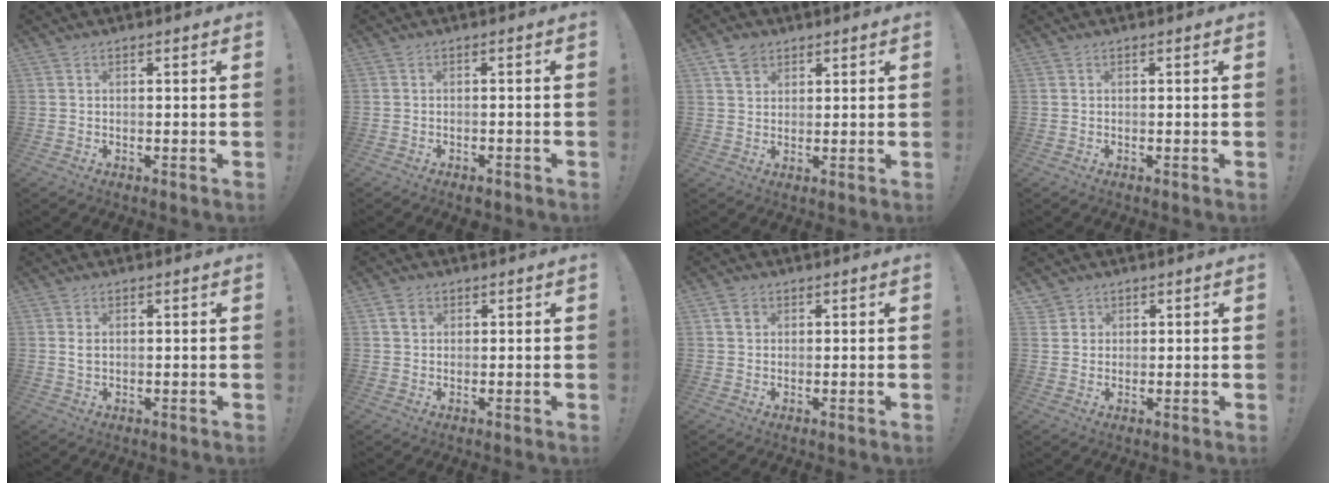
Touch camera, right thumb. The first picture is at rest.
{"total": 1.8, "force": [-1.4, 0.7, 0.8], "torque": [-0.008, 0.005, -0.024]}
{"total": 4.6, "force": [2.9, 3.3, 1.5], "torque": [-0.024, -0.006, 0.054]}
{"total": 0.0}
{"total": 1.8, "force": [0.7, 1.0, 1.4], "torque": [-0.022, 0.000, 0.010]}
{"total": 3.3, "force": [1.3, 2.6, 1.5], "torque": [-0.021, 0.001, 0.025]}
{"total": 2.8, "force": [1.1, 2.2, 1.2], "torque": [-0.014, 0.000, 0.021]}
{"total": 2.8, "force": [1.6, 2.3, 0.1], "torque": [-0.003, -0.009, 0.028]}